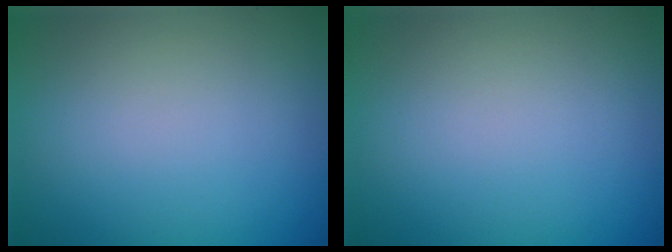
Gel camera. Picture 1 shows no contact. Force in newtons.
{"total": 0.0}